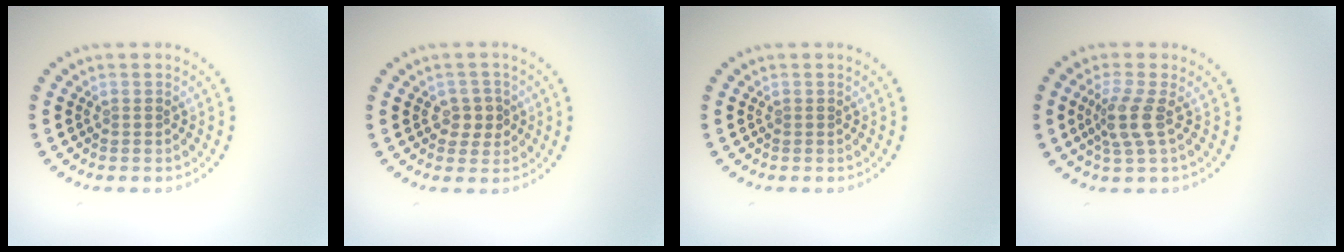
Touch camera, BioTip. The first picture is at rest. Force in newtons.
{"total": 2.2, "press": 2.1, "slide": 0.8}
{"total": 0.0}
{"total": 2.7, "press": 2.0, "slide": 1.8}